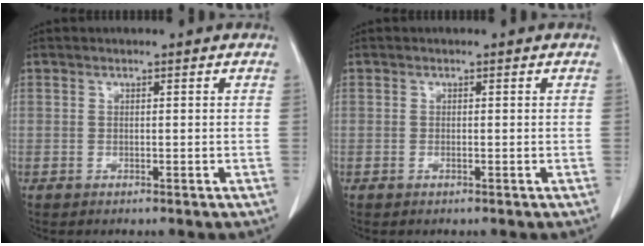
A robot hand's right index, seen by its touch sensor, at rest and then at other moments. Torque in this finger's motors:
{"motor_torque": [-0.15, 0.11, 0.00, -0.01]}